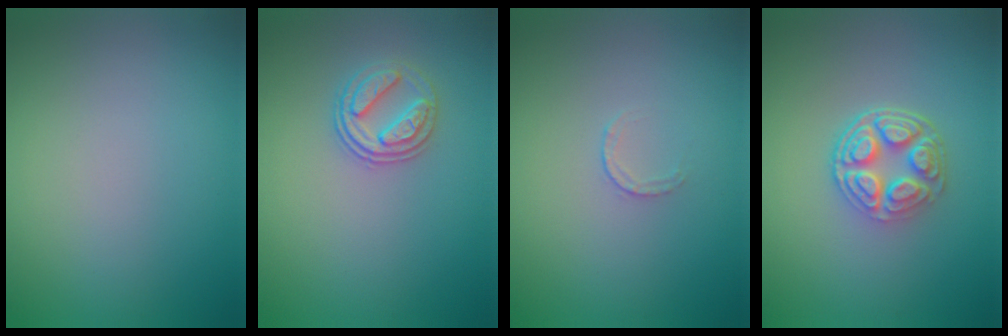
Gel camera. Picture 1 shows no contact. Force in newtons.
{"total": 2.6, "press": 2.5, "slide": 0.7}
{"total": 0.6, "press": 0.4, "slide": 0.4}
{"total": 4.8, "press": 3.6, "slide": 3.2}